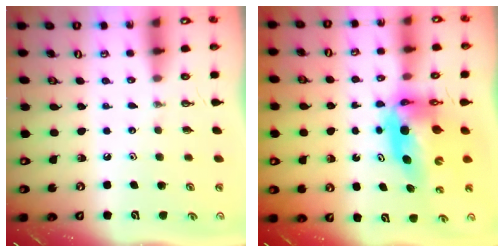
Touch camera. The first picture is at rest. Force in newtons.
{"total": 8.8, "press": 8.8, "slide": 0.7}